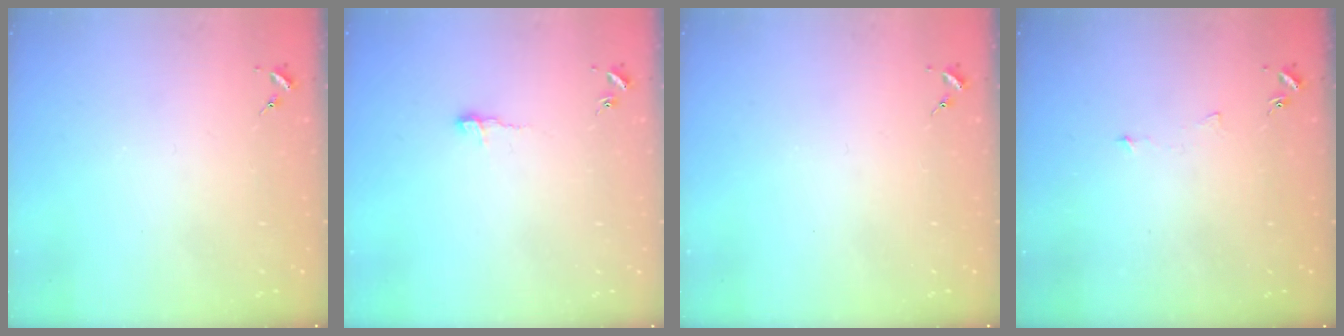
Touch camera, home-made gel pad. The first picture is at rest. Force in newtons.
{"total": 5.1, "press": 5.1, "slide": 0.5}
{"total": 0.0}
{"total": 3.4, "press": 3.4, "slide": 0.4}